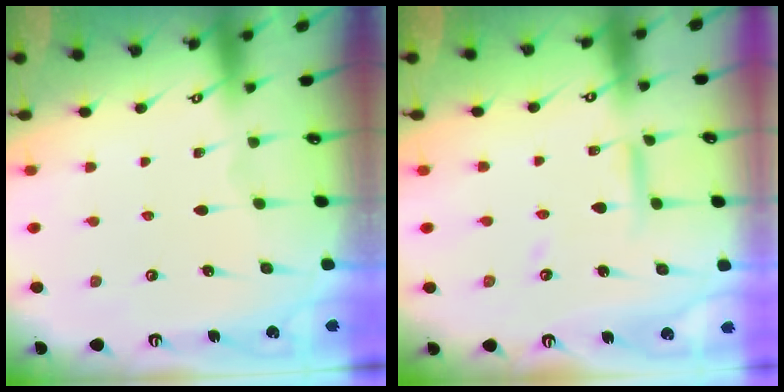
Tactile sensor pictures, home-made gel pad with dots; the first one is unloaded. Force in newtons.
{"total": 6.9, "press": 6.9, "slide": 0.6}